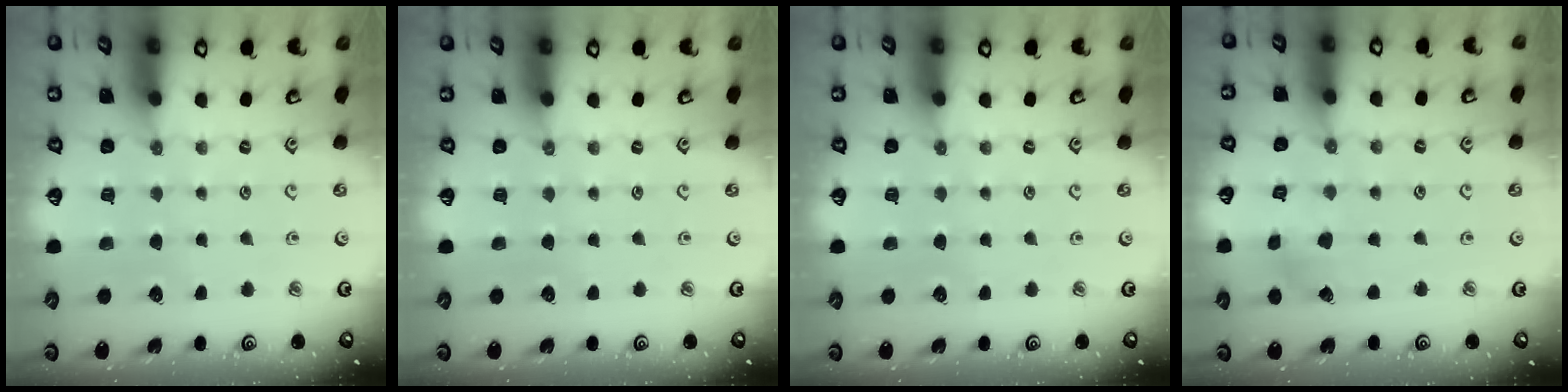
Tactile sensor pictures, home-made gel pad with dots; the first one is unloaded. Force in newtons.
{"total": 0.0}
{"total": 0.0}
{"total": 1.5, "press": 1.5, "slide": 0.0}